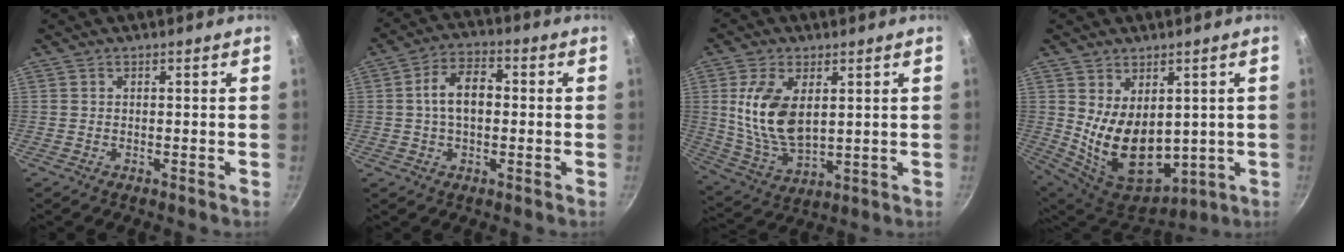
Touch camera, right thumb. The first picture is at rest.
{"total": 8.3, "force": [0.3, 5.1, 6.5], "torque": [-0.097, 0.024, -0.003]}
{"total": 13.3, "force": [2.8, 7.4, 10.7], "torque": [-0.201, -0.023, 0.065]}
{"total": 15.1, "force": [1.3, 9.9, 11.4], "torque": [-0.167, -0.046, 0.057]}